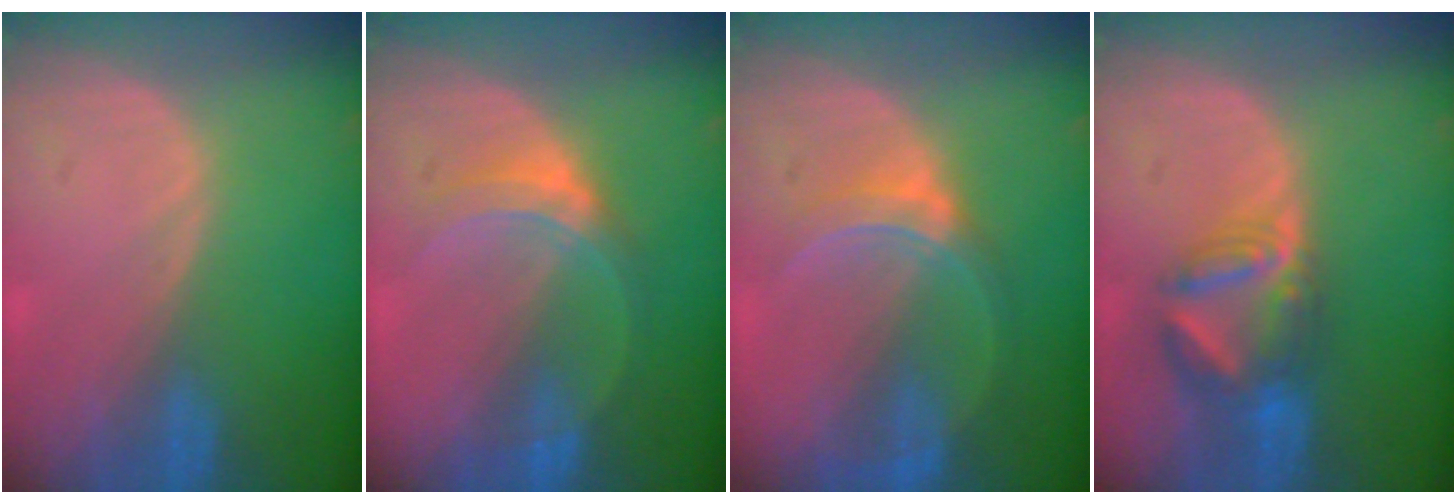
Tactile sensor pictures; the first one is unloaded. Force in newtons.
{"total": 5.1, "press": 4.9, "slide": 1.5}
{"total": 6.0, "press": 5.5, "slide": 2.3}
{"total": 6.6, "press": 6.4, "slide": 1.5}